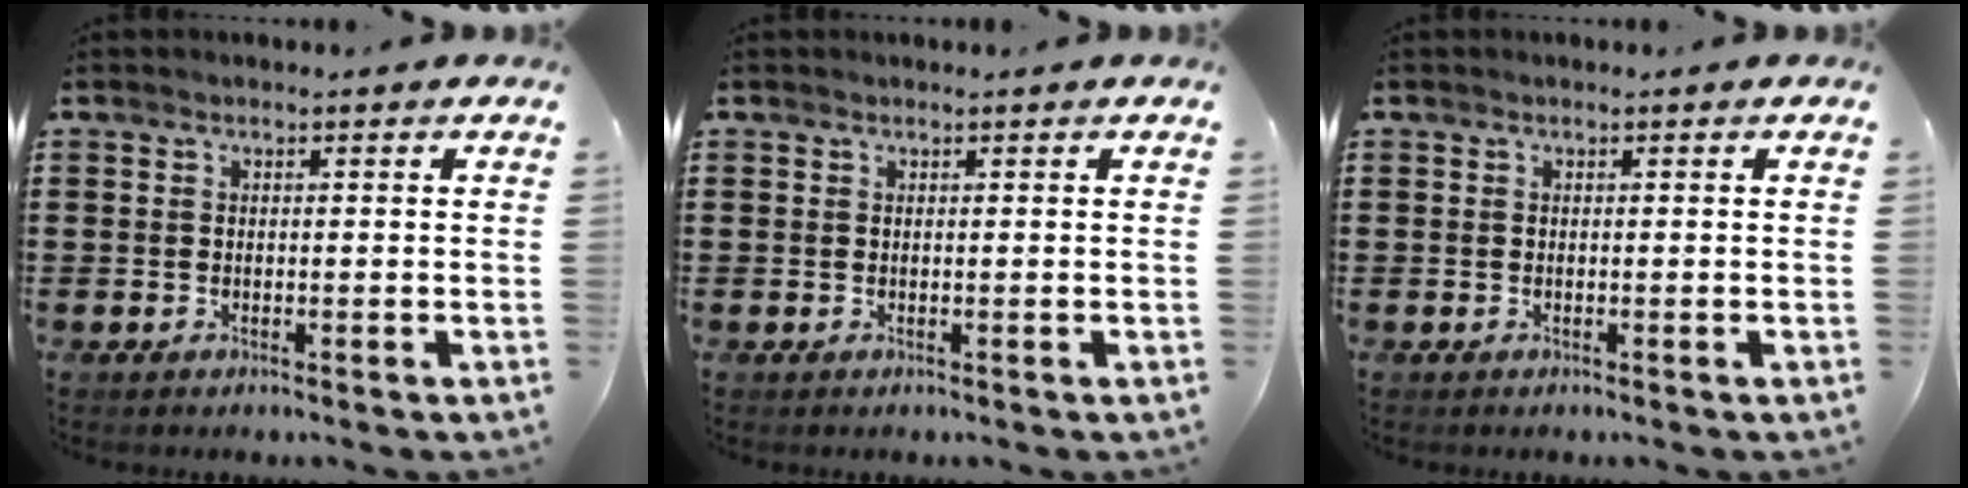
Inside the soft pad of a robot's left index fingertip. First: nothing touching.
{"total": 0.0}
{"total": 0.0}